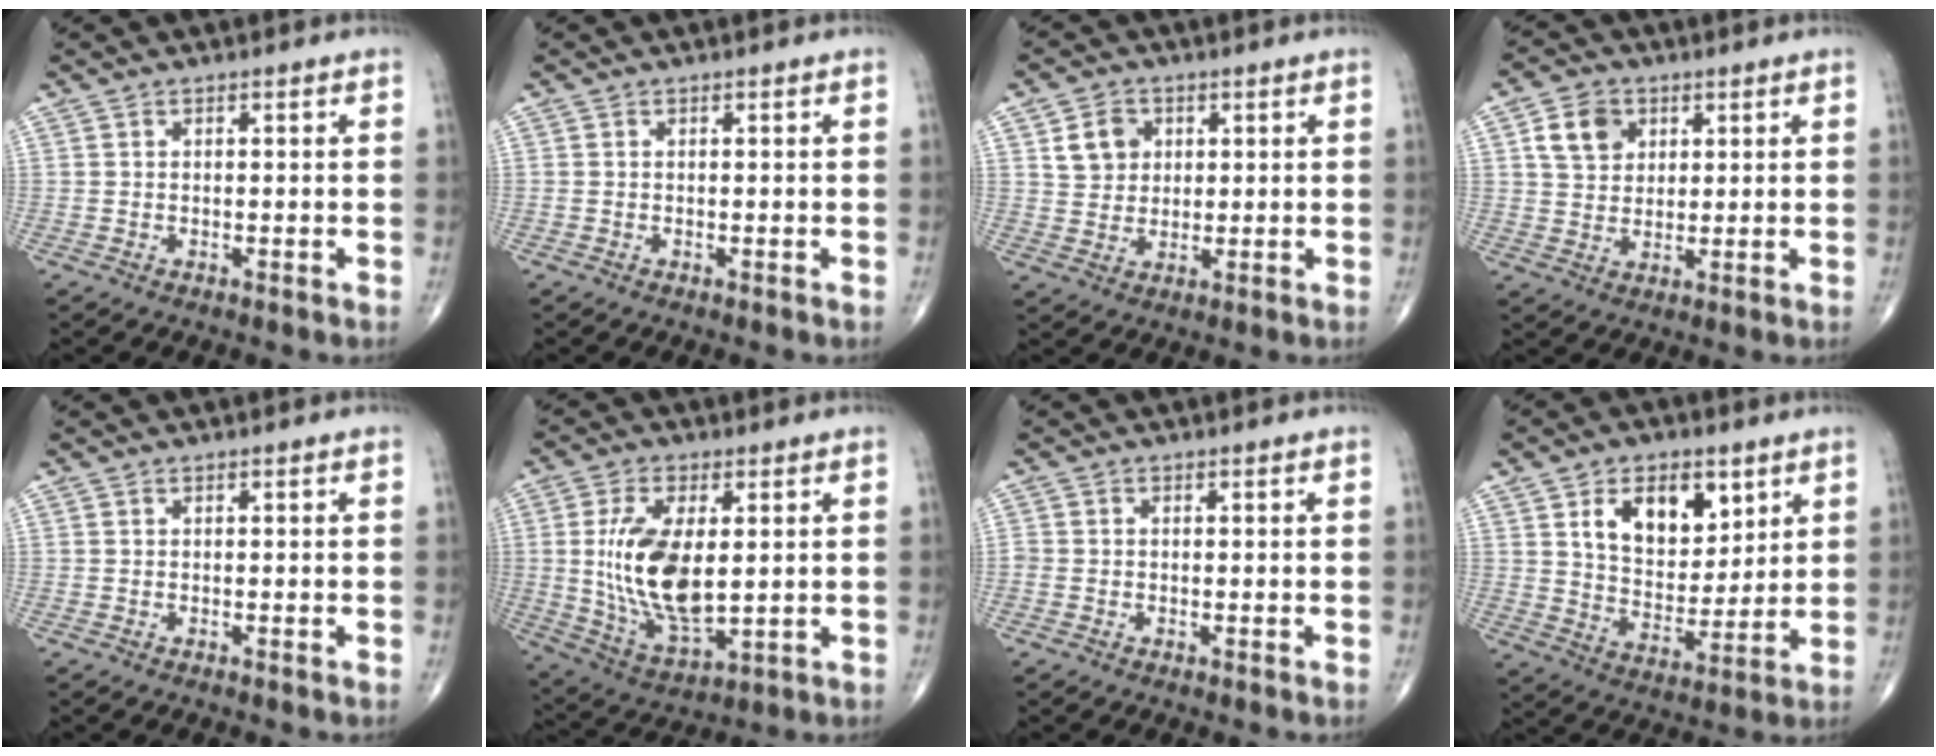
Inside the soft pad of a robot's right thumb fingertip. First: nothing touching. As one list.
[{"total": 0.0}, {"total": 6.1, "force": [2.1, 5.2, 2.6], "torque": [-0.020, -0.009, 0.037]}, {"total": 7.2, "force": [2.6, 5.7, 3.5], "torque": [-0.040, -0.006, 0.046]}, {"total": 0.0}, {"total": 15.7, "force": [1.3, 7.6, 13.7], "torque": [-0.261, -0.022, 0.038]}, {"total": 0.9, "force": [-0.3, 0.7, 0.5], "torque": [-0.008, 0.000, -0.008]}, {"total": 13.7, "force": [6.0, 8.3, 9.1], "torque": [-0.106, -0.035, 0.109]}]